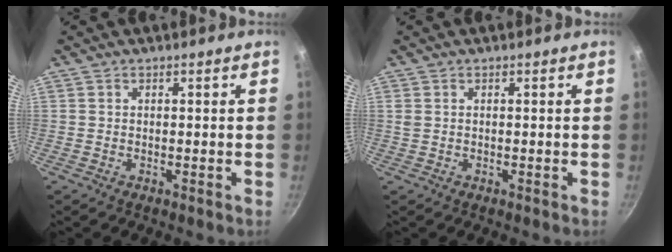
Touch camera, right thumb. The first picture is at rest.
{"total": 0.7, "force": [0.2, 0.5, 0.4], "torque": [-0.008, 0.002, 0.005]}